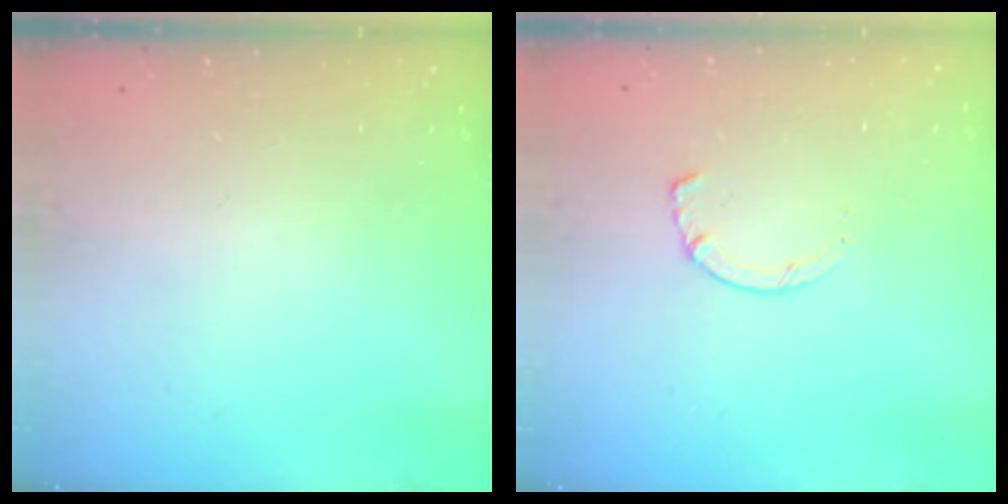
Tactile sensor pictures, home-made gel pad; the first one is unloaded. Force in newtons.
{"total": 1.8, "press": 1.7, "slide": 0.3}